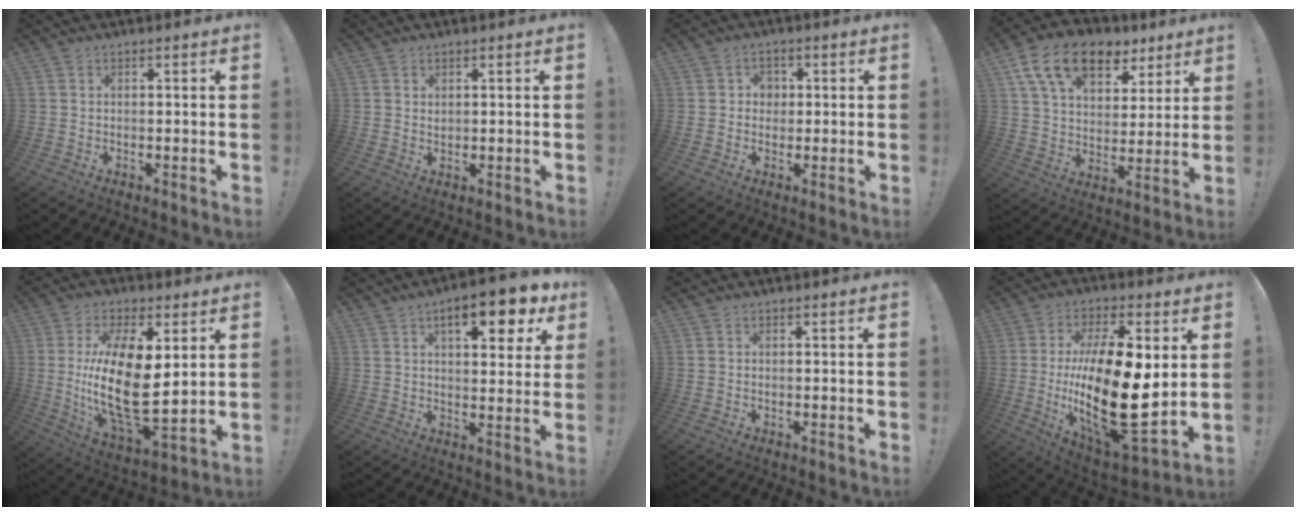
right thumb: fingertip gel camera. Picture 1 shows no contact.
{"total": 1.1, "force": [0.8, 0.8, 0.2], "torque": [0.003, -0.004, 0.014]}
{"total": 3.6, "force": [0.1, 3.5, 1.1], "torque": [-0.016, 0.002, 0.001]}
{"total": 17.4, "force": [9.8, 10.4, 9.9], "torque": [-0.168, -0.045, 0.180]}
{"total": 21.5, "force": [2.1, 9.6, 19.1], "torque": [-0.372, -0.030, 0.043]}
{"total": 11.9, "force": [6.0, 4.0, 9.5], "torque": [-0.121, -0.025, 0.092]}
{"total": 0.0}
{"total": 26.8, "force": [0.6, 11.7, 24.0], "torque": [-0.445, -0.031, 0.017]}